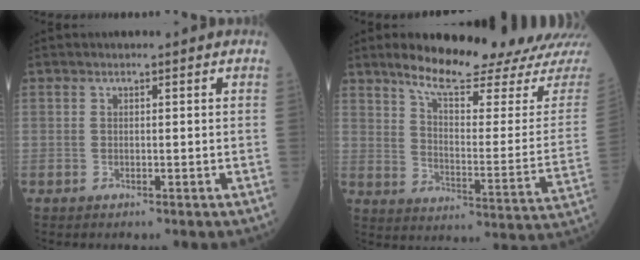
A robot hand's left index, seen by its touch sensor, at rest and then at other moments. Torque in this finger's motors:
{"motor_torque": [1.01, -1.13, 0.40, 0.10]}